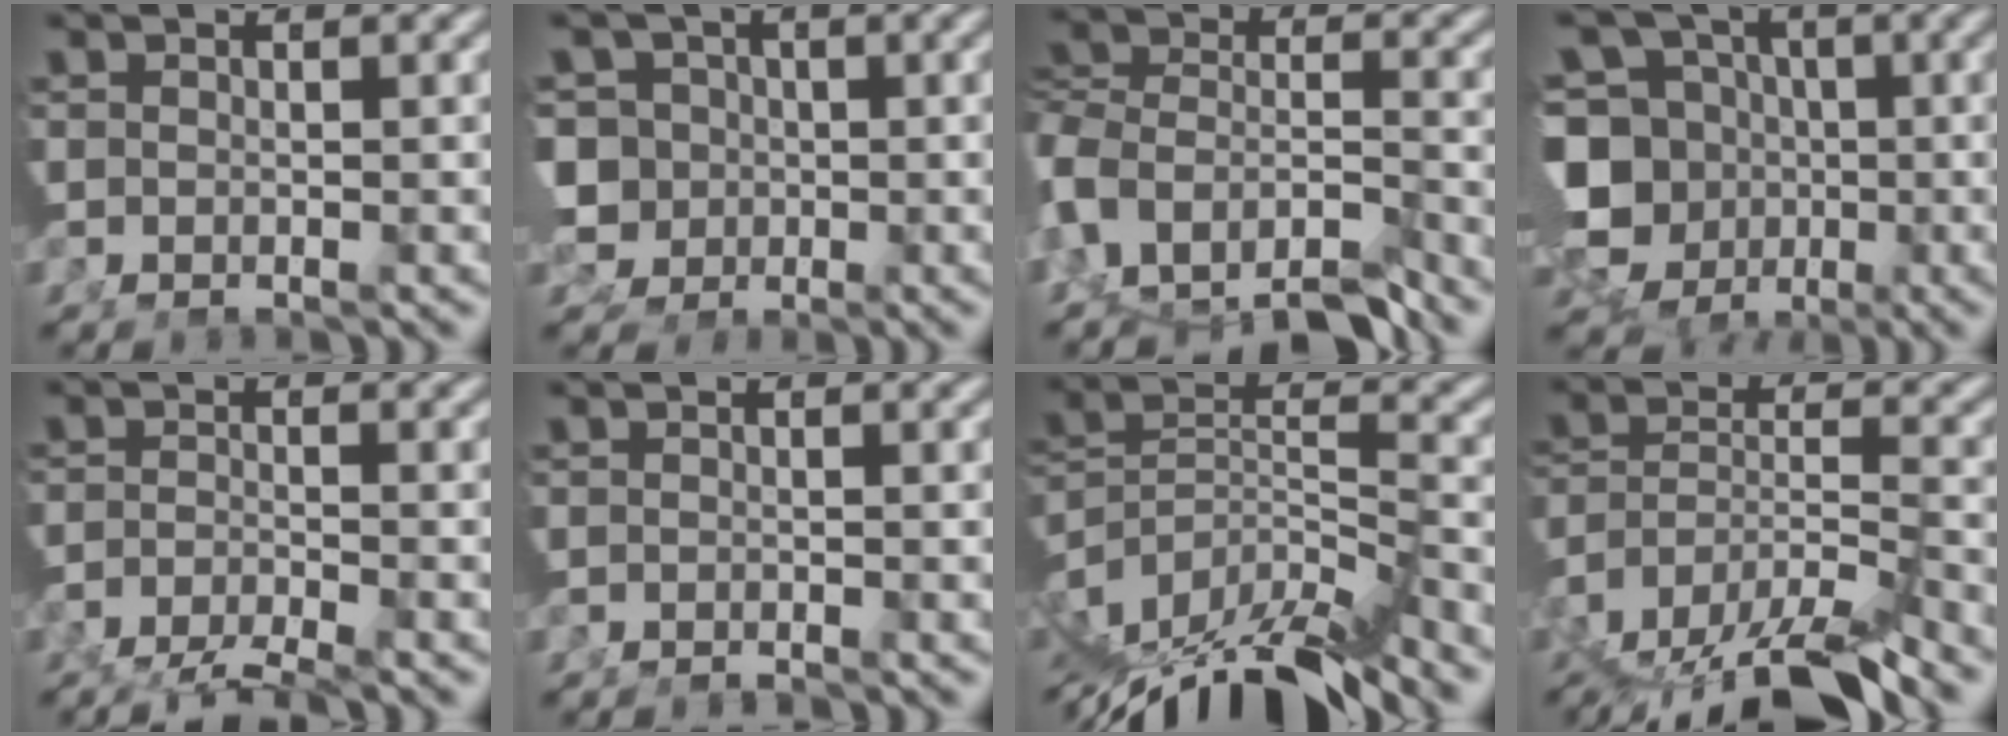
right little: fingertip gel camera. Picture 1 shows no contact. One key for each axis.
{"total": 9.4, "fx": -1.4, "fy": 8.6, "fz": 3.6, "tx": -0.093, "ty": -0.038, "tz": -0.018}
{"total": 10.4, "fx": -5.0, "fy": 8.0, "fz": 4.4, "tx": -0.115, "ty": -0.045, "tz": -0.087}
{"total": 15.8, "fx": -1.1, "fy": 13.8, "fz": 7.5, "tx": -0.171, "ty": -0.061, "tz": -0.010}
{"total": 3.2, "fx": -2.8, "fy": 0.1, "fz": 1.4, "tx": -0.022, "ty": -0.012, "tz": -0.044}
{"total": 0.8, "fx": -0.7, "fy": -0.4, "fz": 0.2, "tx": -0.002, "ty": -0.003, "tz": -0.011}
{"total": 11.2, "fx": -6.2, "fy": 6.5, "fz": 6.8, "tx": -0.143, "ty": -0.046, "tz": -0.087}
{"total": 10.6, "fx": -5.3, "fy": 6.9, "fz": 6.1, "tx": -0.120, "ty": -0.047, "tz": -0.079}